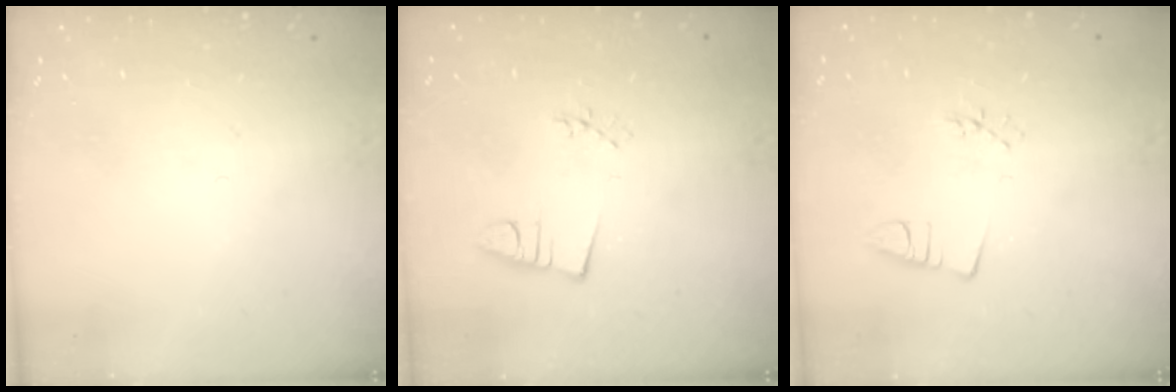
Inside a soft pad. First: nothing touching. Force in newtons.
{"total": 2.6, "press": 0.9, "slide": 2.4}
{"total": 2.4, "press": 2.0, "slide": 1.4}